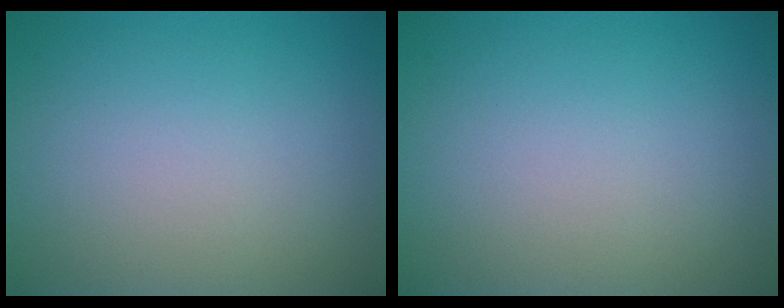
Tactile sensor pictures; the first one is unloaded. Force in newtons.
{"total": 0.0}